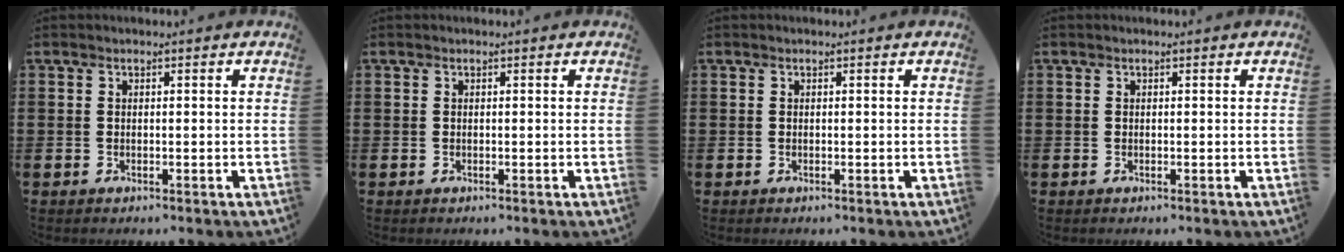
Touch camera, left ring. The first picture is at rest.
{"total": 0.0}
{"total": 0.0}
{"total": 0.0}